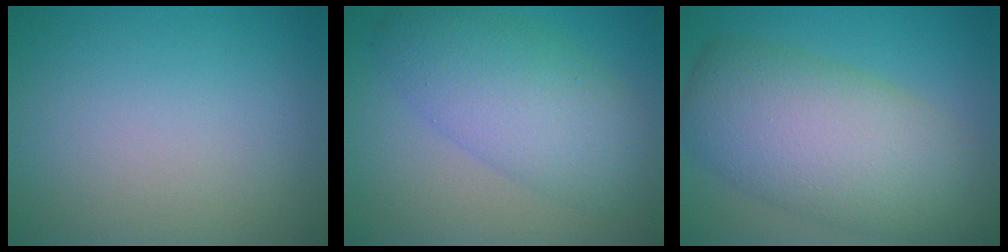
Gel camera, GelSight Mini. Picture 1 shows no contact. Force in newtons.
{"total": 6.8, "press": 6.8, "slide": 0.3}
{"total": 10.0, "press": 10.0, "slide": 0.5}